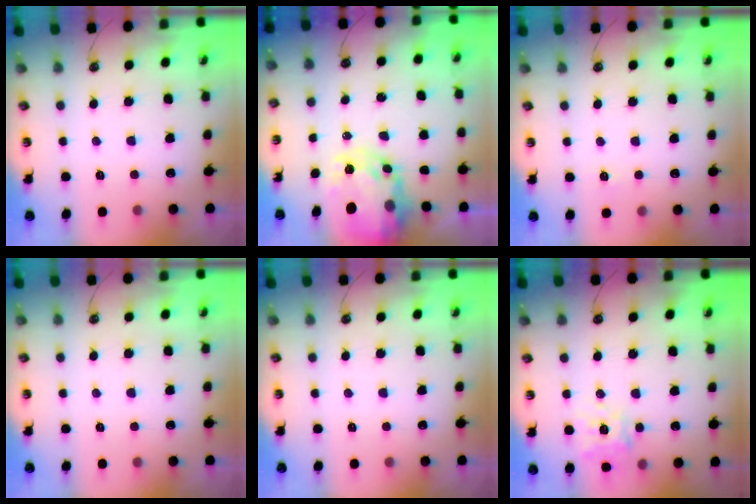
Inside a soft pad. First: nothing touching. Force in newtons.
{"total": 8.5, "press": 8.5, "slide": 0.9}
{"total": 3.7, "press": 3.7, "slide": 0.4}
{"total": 0.0}
{"total": 0.0}
{"total": 13.5, "press": 13.4, "slide": 1.6}